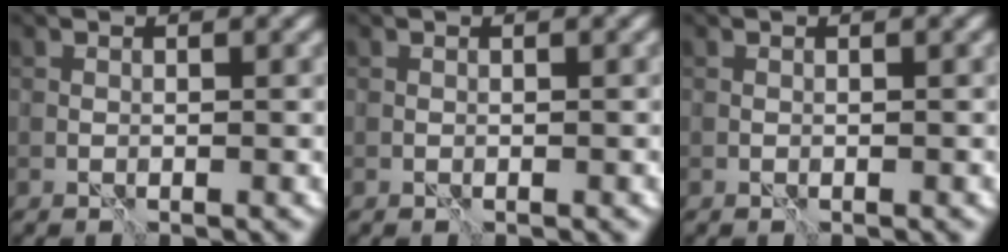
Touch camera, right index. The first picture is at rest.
{"total": 0.0}
{"total": 0.0}